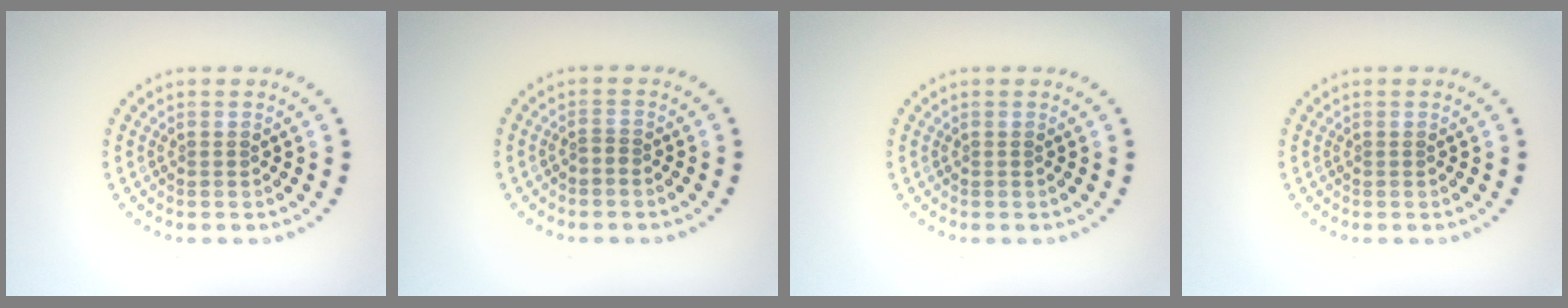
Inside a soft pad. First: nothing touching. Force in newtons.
{"total": 0.5, "press": 0.4, "slide": 0.3}
{"total": 0.0}
{"total": 0.0}